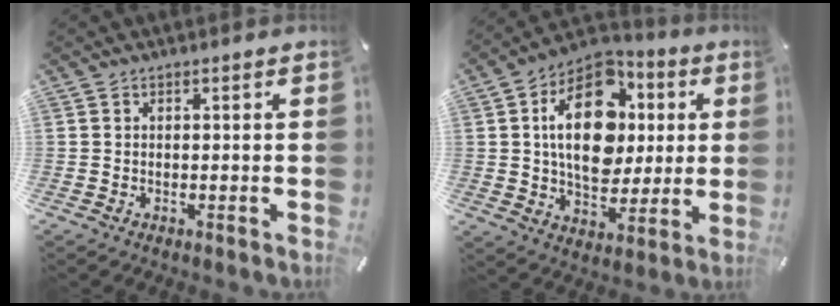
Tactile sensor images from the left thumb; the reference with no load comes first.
{"total": 20.1, "force": [3.4, 13.8, 14.1], "torque": [-0.244, 0.000, 0.059]}